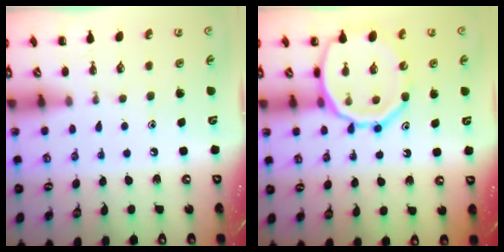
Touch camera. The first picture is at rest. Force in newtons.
{"total": 16.0, "press": 15.8, "slide": 2.4}